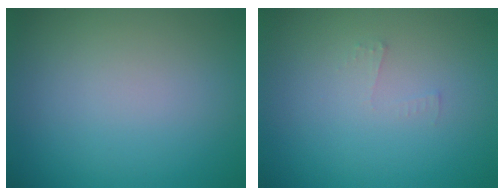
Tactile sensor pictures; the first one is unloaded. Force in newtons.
{"total": 0.7, "press": 0.7, "slide": 0.1}